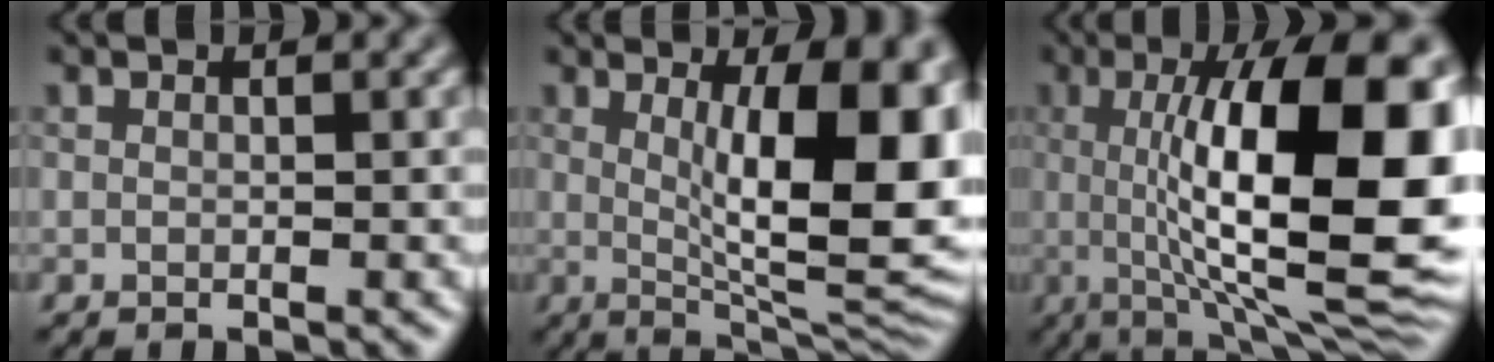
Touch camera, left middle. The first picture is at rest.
{"total": 13.1, "force": [1.6, 3.9, 12.4], "torque": [-0.151, -0.008, 0.028]}
{"total": 15.8, "force": [1.0, 4.4, 15.1], "torque": [-0.198, 0.007, 0.009]}